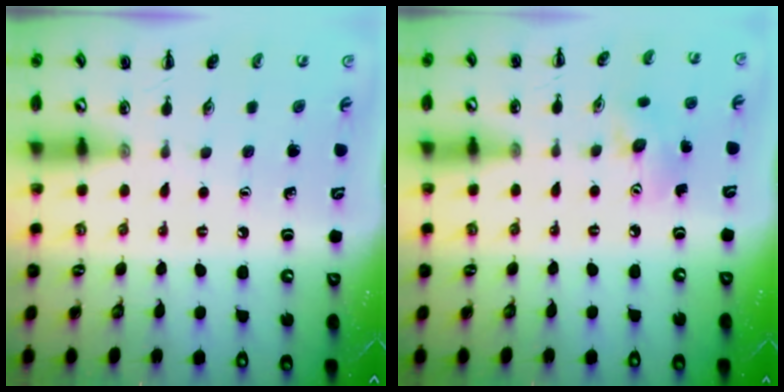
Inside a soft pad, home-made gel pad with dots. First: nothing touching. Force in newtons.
{"total": 7.2, "press": 7.2, "slide": 0.6}